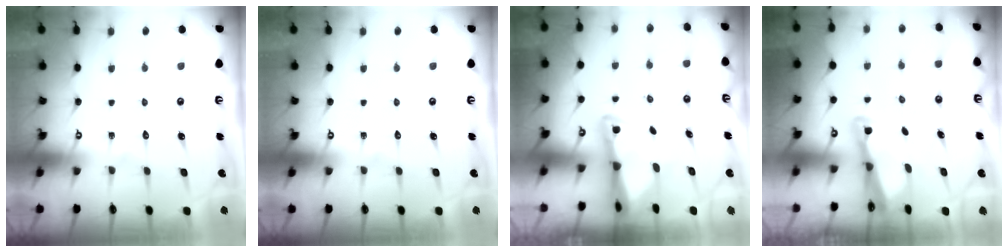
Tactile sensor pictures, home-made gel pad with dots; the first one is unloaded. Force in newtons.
{"total": 0.0}
{"total": 2.6, "press": 2.5, "slide": 0.4}
{"total": 2.4, "press": 2.4, "slide": 0.2}